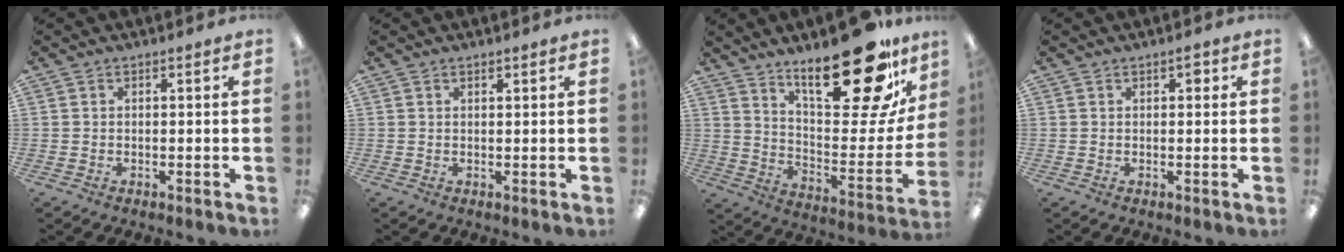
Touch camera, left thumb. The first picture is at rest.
{"total": 0.9, "force": [0.8, 0.2, 0.4], "torque": [-0.009, -0.001, 0.015]}
{"total": 27.0, "force": [18.3, 9.4, 17.5], "torque": [-0.226, -0.131, 0.300]}
{"total": 1.8, "force": [0.9, 0.9, 1.3], "torque": [-0.011, -0.002, 0.011]}